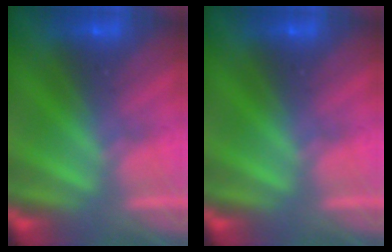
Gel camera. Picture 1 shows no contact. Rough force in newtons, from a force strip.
{"total": 0.0}